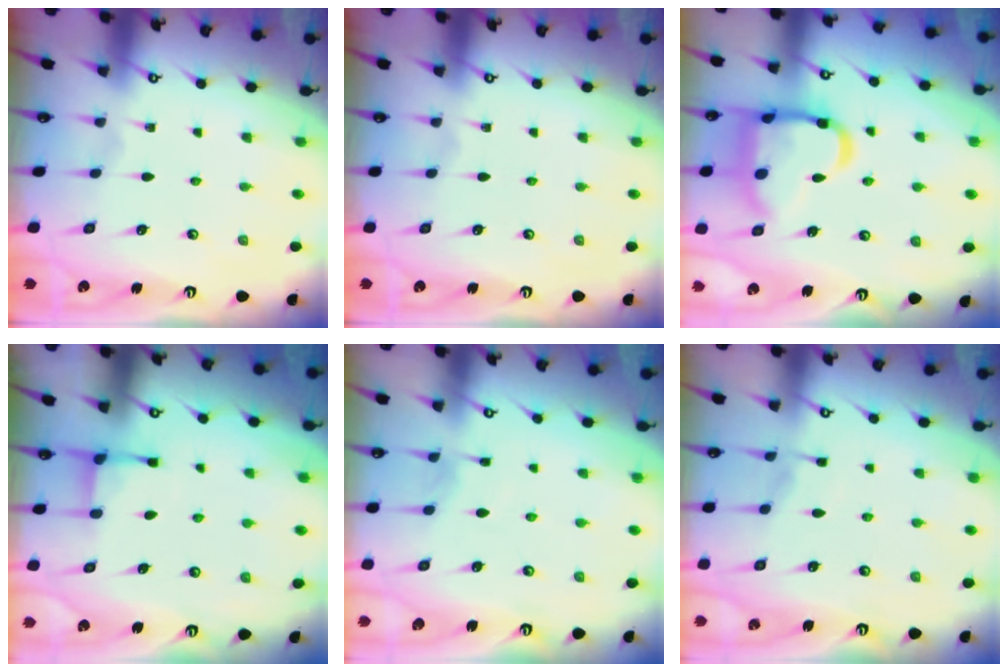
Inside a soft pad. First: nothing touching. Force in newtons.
{"total": 0.0}
{"total": 19.5, "press": 19.4, "slide": 1.8}
{"total": 2.4, "press": 2.4, "slide": 0.3}
{"total": 5.1, "press": 5.1, "slide": 0.6}
{"total": 3.9, "press": 3.9, "slide": 0.3}